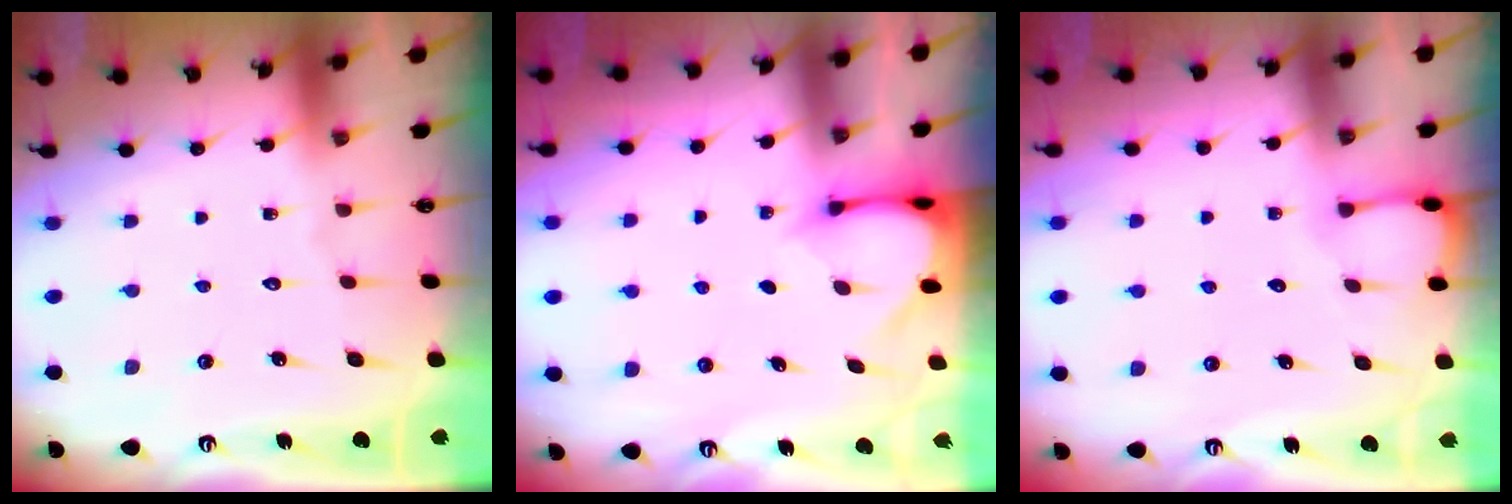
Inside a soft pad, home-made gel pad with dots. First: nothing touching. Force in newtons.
{"total": 3.4, "press": 3.4, "slide": 0.3}
{"total": 3.6, "press": 3.6, "slide": 0.4}